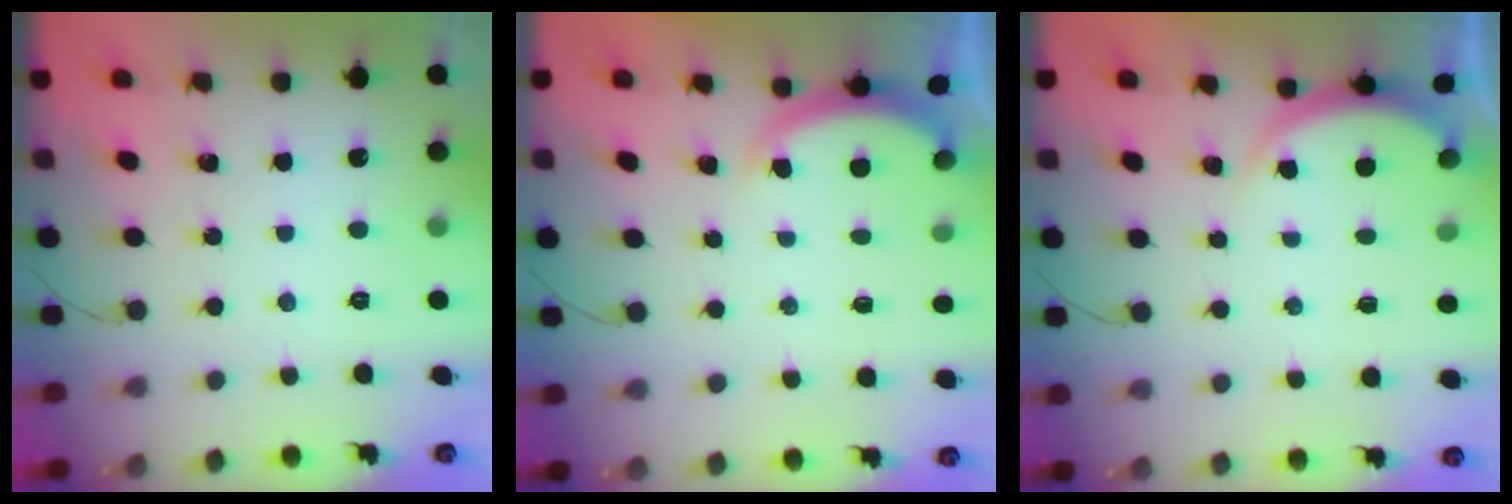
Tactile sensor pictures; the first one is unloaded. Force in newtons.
{"total": 2.2, "press": 2.2, "slide": 0.5}
{"total": 2.5, "press": 2.5, "slide": 0.5}